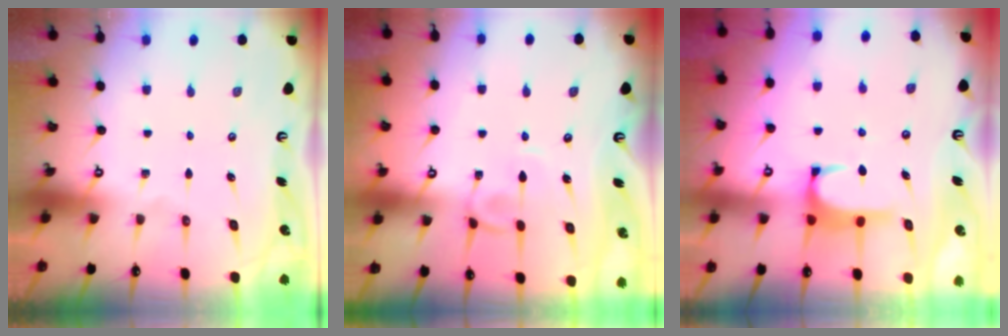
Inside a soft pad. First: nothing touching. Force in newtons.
{"total": 2.4, "press": 2.4, "slide": 0.3}
{"total": 1.3, "press": 1.1, "slide": 0.6}